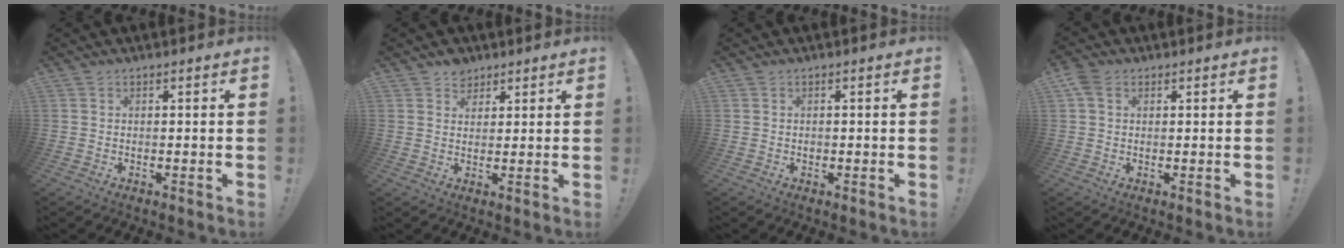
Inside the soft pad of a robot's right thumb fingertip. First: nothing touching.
{"total": 4.0, "force": [2.8, 2.8, 0.4], "torque": [0.001, -0.017, 0.052]}
{"total": 0.6, "force": [-0.3, 0.6, 0.1], "torque": [-0.006, 0.004, -0.005]}
{"total": 3.7, "force": [1.6, 2.6, 2.2], "torque": [-0.040, 0.002, 0.032]}